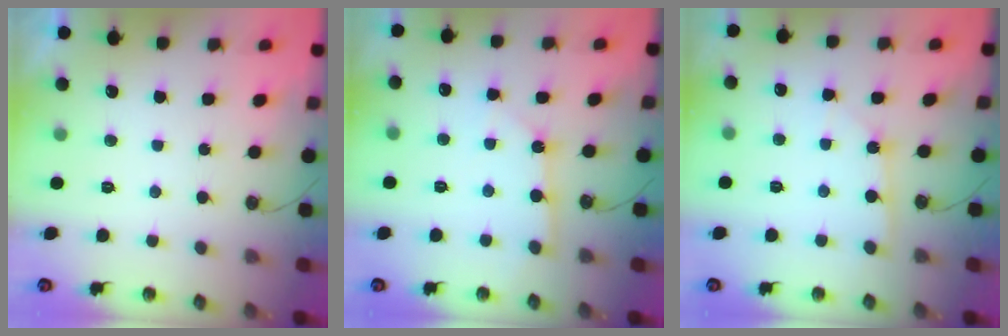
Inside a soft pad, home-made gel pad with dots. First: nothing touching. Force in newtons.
{"total": 2.8, "press": 2.8, "slide": 0.1}
{"total": 2.5, "press": 2.5, "slide": 0.3}